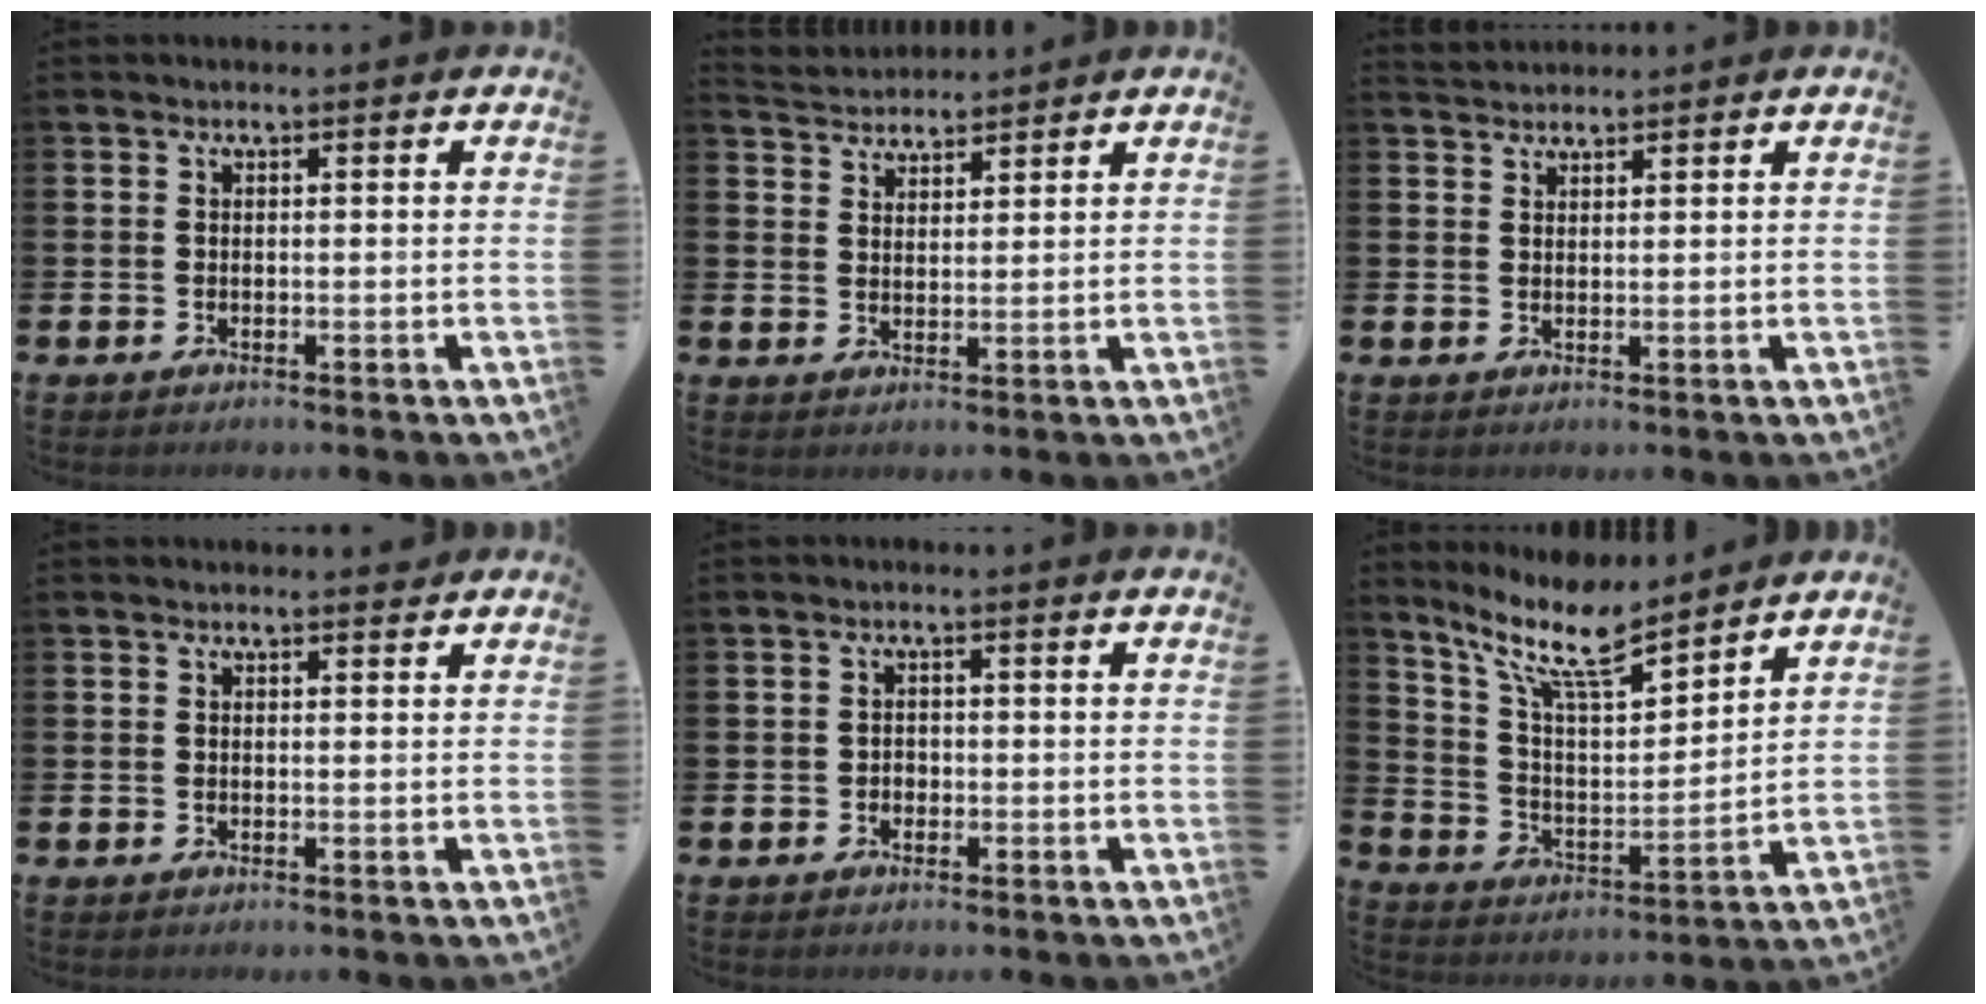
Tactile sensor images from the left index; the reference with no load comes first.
{"total": 3.6, "force": [3.5, 0.8, -0.3], "torque": [-0.008, -0.015, 0.066]}
{"total": 2.0, "force": [1.9, 0.6, 0.0], "torque": [0.010, -0.007, 0.034]}
{"total": 0.9, "force": [0.9, 0.3, 0.1], "torque": [0.010, -0.002, 0.013]}
{"total": 1.1, "force": [-0.4, 1.0, 0.3], "torque": [0.000, 0.003, -0.012]}
{"total": 11.1, "force": [9.3, 2.6, 5.4], "torque": [-0.131, -0.053, 0.164]}